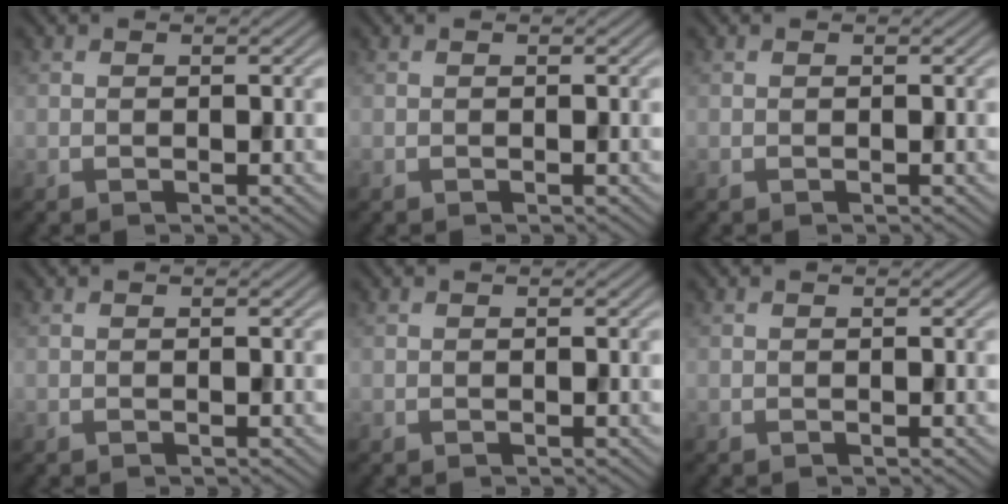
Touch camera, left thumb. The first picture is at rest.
{"total": 0.0}
{"total": 0.0}
{"total": 0.0}
{"total": 0.0}
{"total": 0.0}